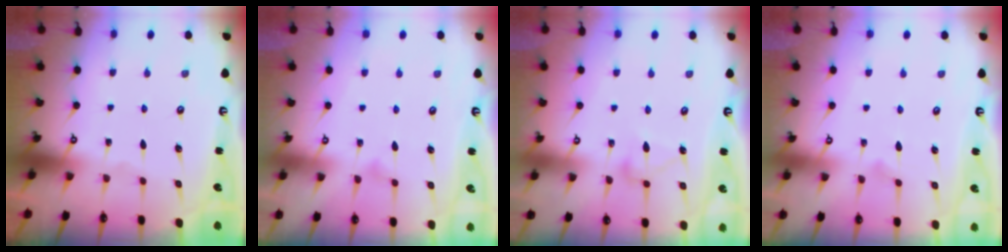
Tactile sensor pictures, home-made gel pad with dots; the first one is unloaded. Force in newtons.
{"total": 4.1, "press": 4.1, "slide": 0.3}
{"total": 7.8, "press": 7.8, "slide": 0.3}
{"total": 6.0, "press": 6.0, "slide": 0.2}